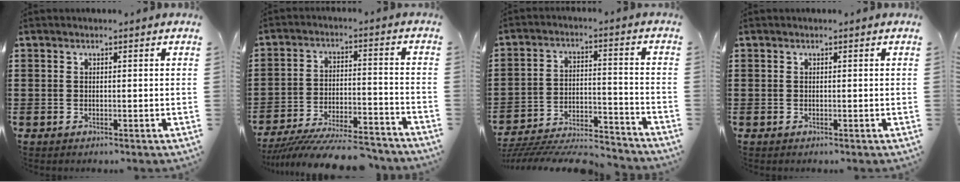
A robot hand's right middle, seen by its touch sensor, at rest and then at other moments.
{"total": 9.2, "force": [-8.6, 0.7, 3.2], "torque": [-0.052, 0.009, -0.165]}
{"total": 6.8, "force": [-6.5, 0.9, 2.0], "torque": [-0.038, 0.007, -0.129]}
{"total": 0.0}